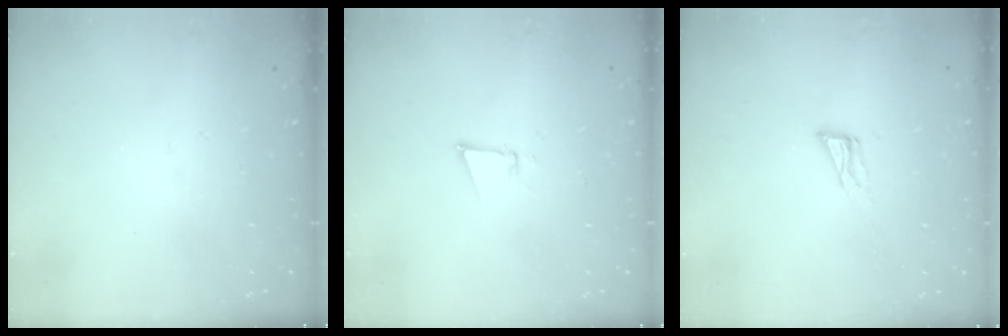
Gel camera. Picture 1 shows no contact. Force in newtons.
{"total": 3.0, "press": 2.9, "slide": 0.8}
{"total": 6.5, "press": 6.5, "slide": 0.4}